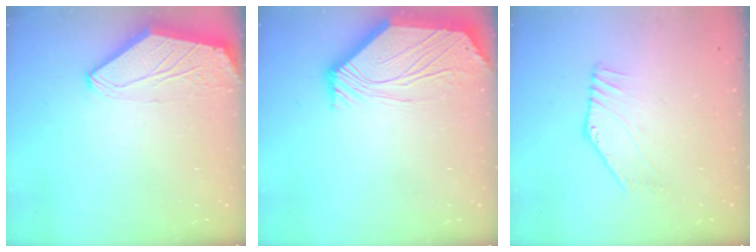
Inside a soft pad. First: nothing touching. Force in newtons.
{"total": 4.7, "press": 4.7, "slide": 0.5}
{"total": 2.7, "press": 2.7, "slide": 0.0}